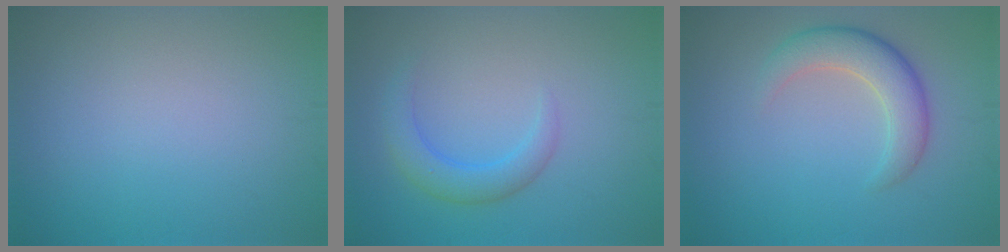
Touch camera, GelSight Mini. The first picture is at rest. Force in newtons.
{"total": 2.6, "press": 2.6, "slide": 0.1}
{"total": 4.1, "press": 4.1, "slide": 0.4}